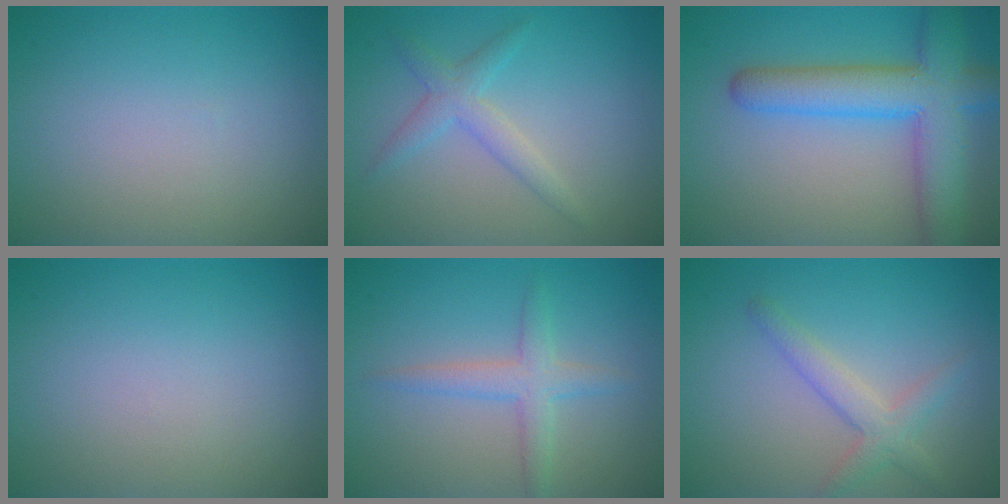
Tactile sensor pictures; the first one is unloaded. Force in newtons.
{"total": 2.4, "press": 2.4, "slide": 0.2}
{"total": 7.7, "press": 7.7, "slide": 0.5}
{"total": 0.0}
{"total": 2.7, "press": 2.7, "slide": 0.1}
{"total": 2.7, "press": 2.7, "slide": 0.1}